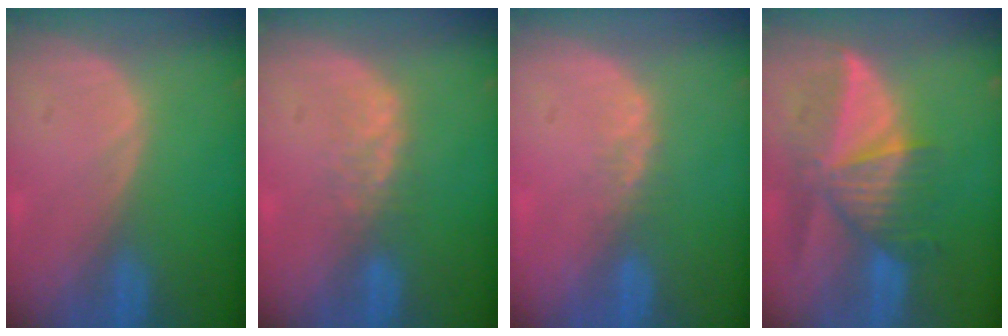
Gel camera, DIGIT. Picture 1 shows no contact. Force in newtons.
{"total": 2.7, "press": 2.7, "slide": 0.6}
{"total": 2.1, "press": 1.7, "slide": 1.2}
{"total": 8.7, "press": 8.0, "slide": 3.5}